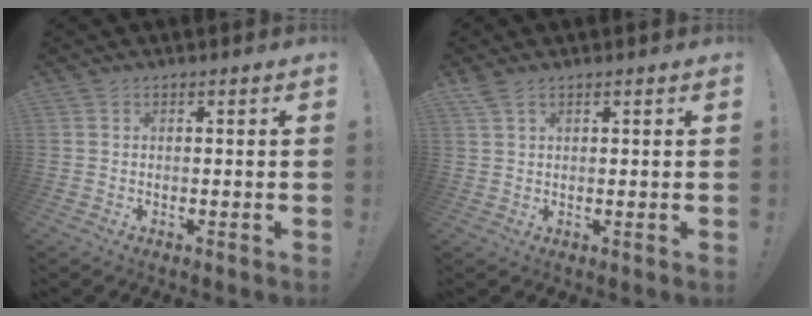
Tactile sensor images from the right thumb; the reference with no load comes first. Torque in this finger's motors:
{"motor_torque": [0.42, 0.19, 0.20, 0.02, 0.12]}